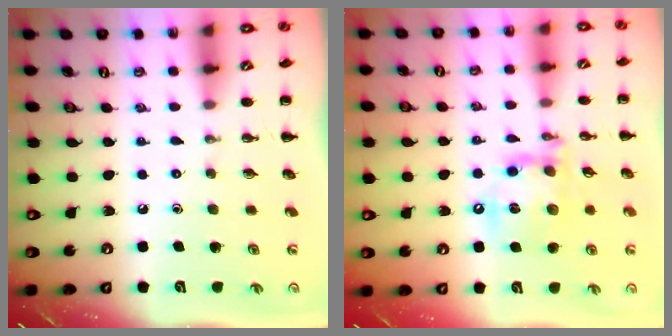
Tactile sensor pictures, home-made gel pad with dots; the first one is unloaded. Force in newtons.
{"total": 15.6, "press": 15.5, "slide": 2.2}